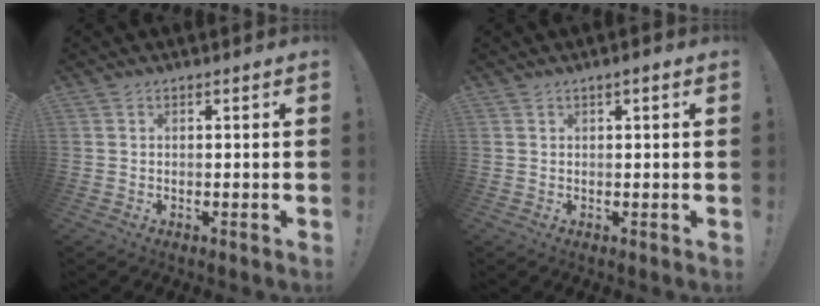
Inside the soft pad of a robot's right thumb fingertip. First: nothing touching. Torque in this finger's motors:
{"motor_torque": [0.43, 0.39, 0.11, -0.16, 0.00]}